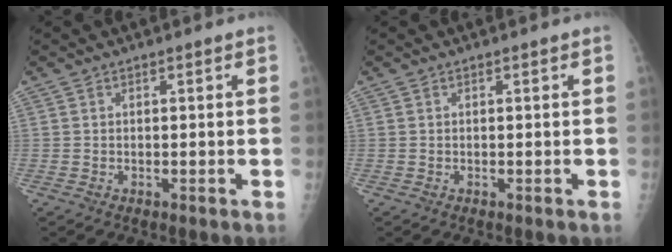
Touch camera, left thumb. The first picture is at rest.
{"total": 0.0}